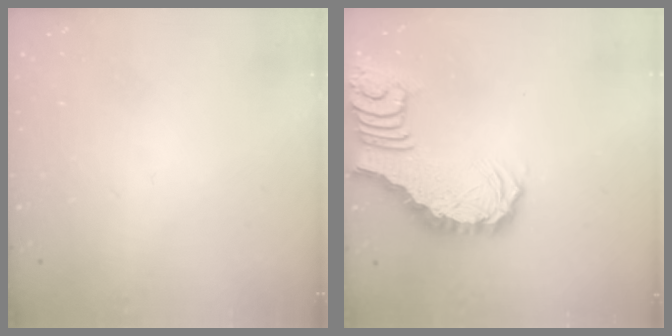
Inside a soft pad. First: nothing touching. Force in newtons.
{"total": 3.3, "press": 3.3, "slide": 0.8}